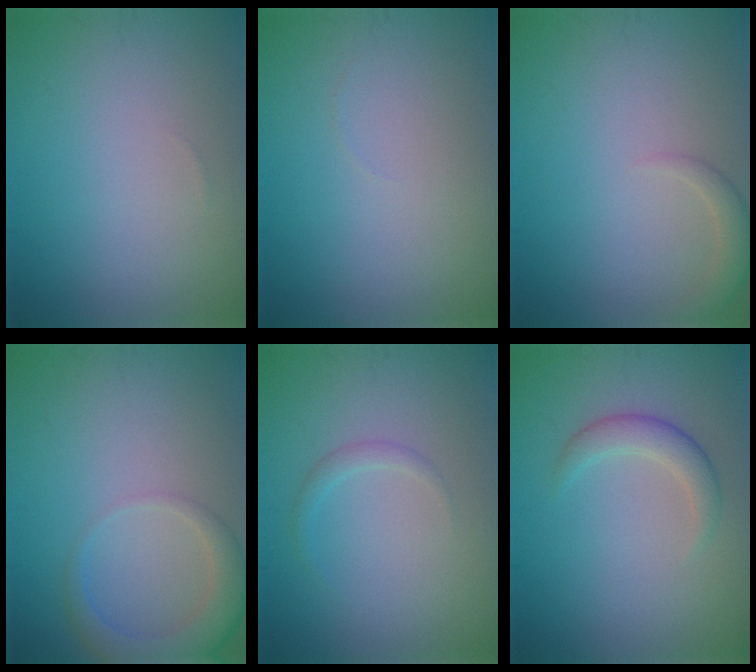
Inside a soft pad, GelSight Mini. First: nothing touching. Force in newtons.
{"total": 0.0}
{"total": 1.6, "press": 1.6, "slide": 0.0}
{"total": 3.5, "press": 3.5, "slide": 0.2}
{"total": 1.0, "press": 1.0, "slide": 0.1}
{"total": 2.2, "press": 2.2, "slide": 0.1}